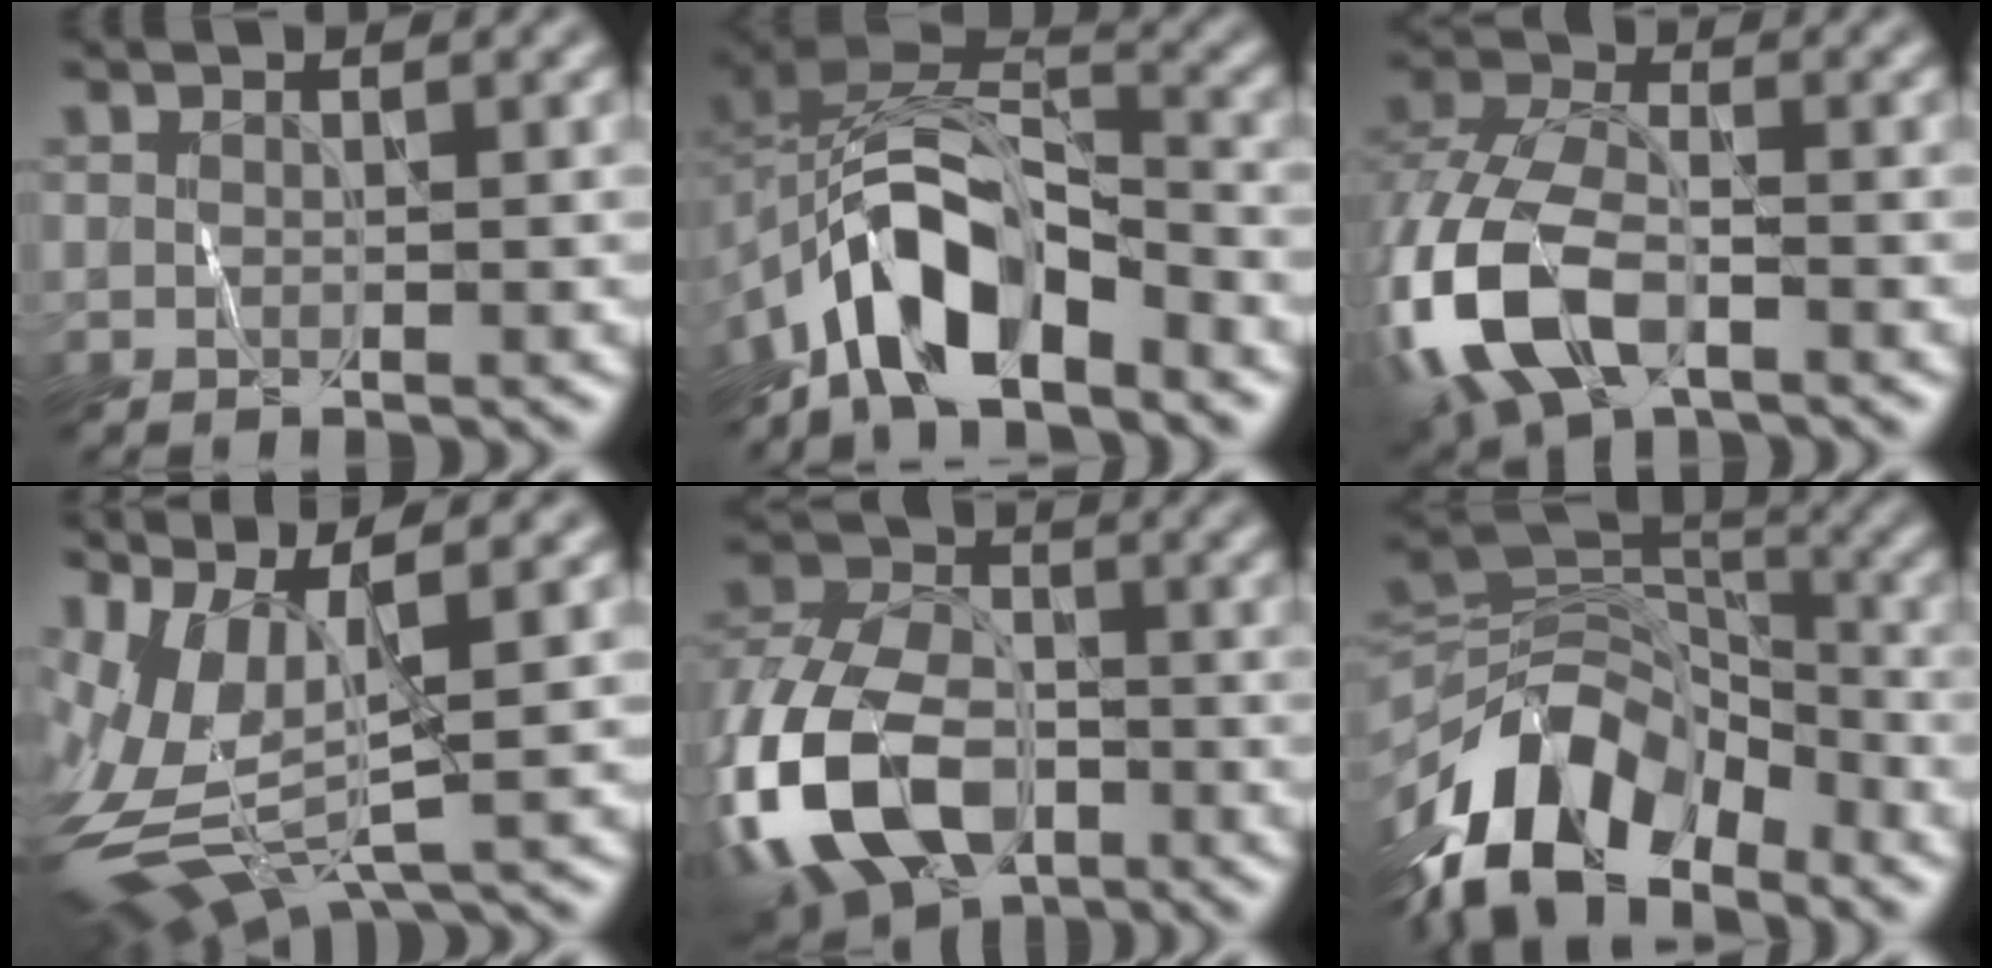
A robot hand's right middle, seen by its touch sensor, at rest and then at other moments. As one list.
[{"total": 9.1, "force": [-4.8, 4.1, 6.5], "torque": [-0.112, 0.015, -0.094]}, {"total": 11.0, "force": [-4.0, 6.4, 8.0], "torque": [-0.196, -0.008, -0.085]}, {"total": 8.6, "force": [0.2, 3.7, 7.8], "torque": [-0.181, -0.012, 0.011]}, {"total": 14.9, "force": [-6.1, 9.5, 9.8], "torque": [-0.215, -0.014, -0.124]}, {"total": 11.7, "force": [-6.7, 6.3, 7.2], "torque": [-0.128, 0.009, -0.134]}]